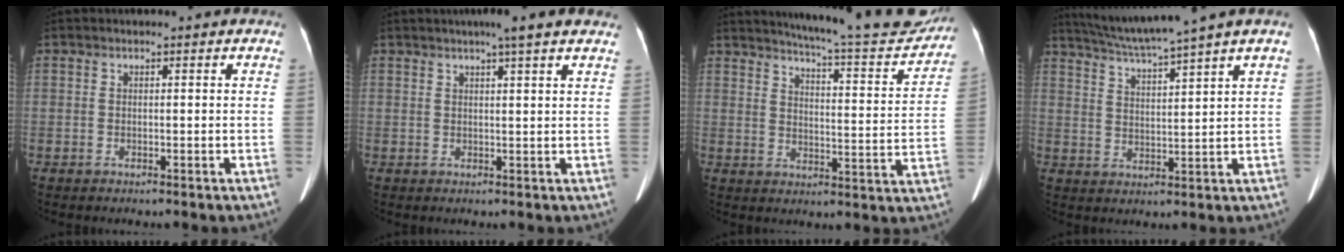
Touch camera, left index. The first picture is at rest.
{"total": 5.8, "force": [4.5, 0.0, 3.7], "torque": [-0.055, 0.018, 0.056]}
{"total": 18.2, "force": [17.0, 1.7, 6.4], "torque": [-0.093, -0.047, 0.208]}
{"total": 10.0, "force": [8.4, -2.3, 4.9], "torque": [-0.088, 0.004, 0.142]}